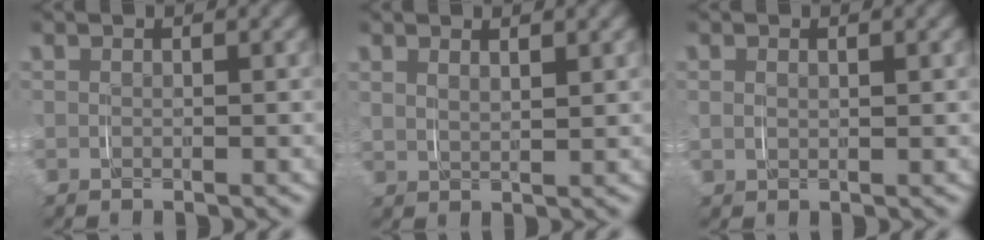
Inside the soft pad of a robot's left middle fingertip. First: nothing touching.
{"total": 1.5, "force": [1.3, 0.3, 0.7], "torque": [-0.016, -0.005, 0.029]}
{"total": 0.8, "force": [0.4, 0.4, 0.5], "torque": [-0.012, -0.002, 0.012]}